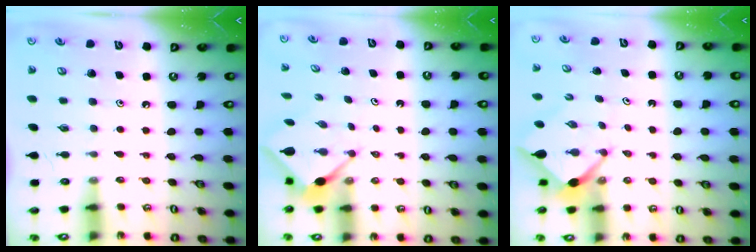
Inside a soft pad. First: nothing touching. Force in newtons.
{"total": 2.9, "press": 2.9, "slide": 0.2}
{"total": 3.6, "press": 3.6, "slide": 0.2}